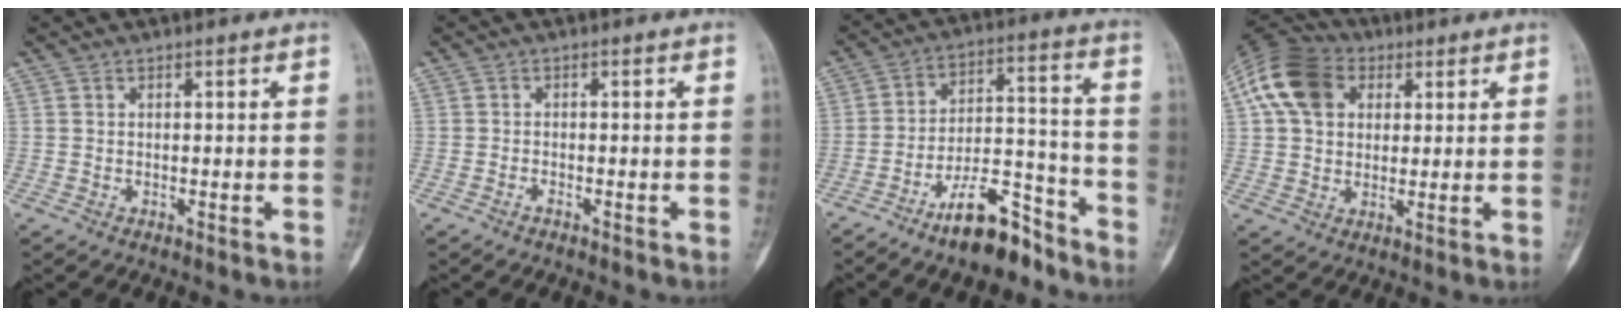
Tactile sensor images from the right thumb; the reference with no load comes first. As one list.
[{"total": 0.8, "force": [-0.7, 0.1, 0.3], "torque": [-0.005, 0.003, -0.012]}, {"total": 13.0, "force": [-9.5, 4.7, 7.4], "torque": [-0.102, 0.083, -0.164]}, {"total": 12.7, "force": [4.4, 9.0, 7.9], "torque": [-0.146, 0.012, 0.070]}]